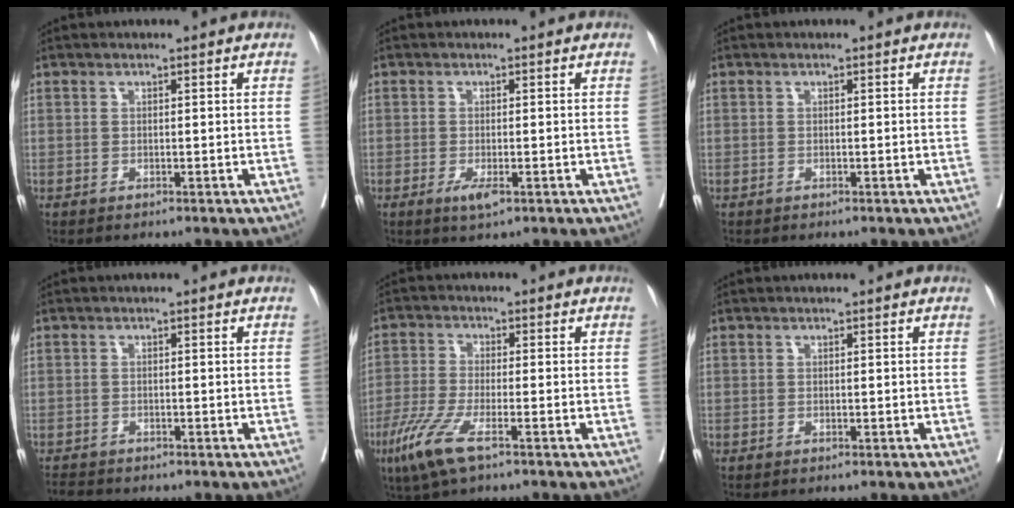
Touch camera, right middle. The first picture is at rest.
{"total": 2.5, "force": [-1.2, 0.6, 2.1], "torque": [-0.036, -0.004, -0.017]}
{"total": 0.0}
{"total": 1.6, "force": [-1.6, 0.3, 0.1], "torque": [-0.011, -0.010, -0.028]}
{"total": 7.9, "force": [-4.8, 1.0, 6.3], "torque": [-0.141, -0.020, -0.095]}
{"total": 0.0}